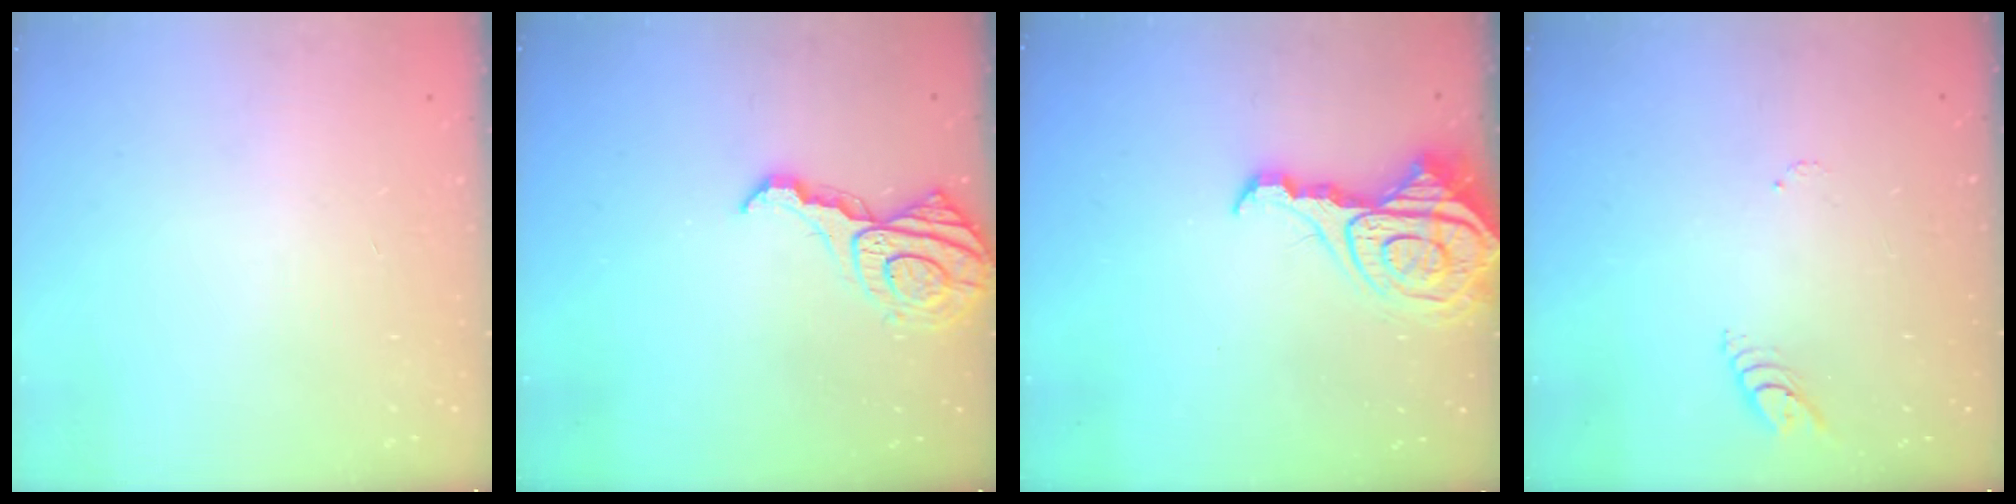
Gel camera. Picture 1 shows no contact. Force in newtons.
{"total": 13.7, "press": 13.7, "slide": 0.4}
{"total": 13.6, "press": 13.5, "slide": 1.4}
{"total": 3.1, "press": 3.1, "slide": 0.4}